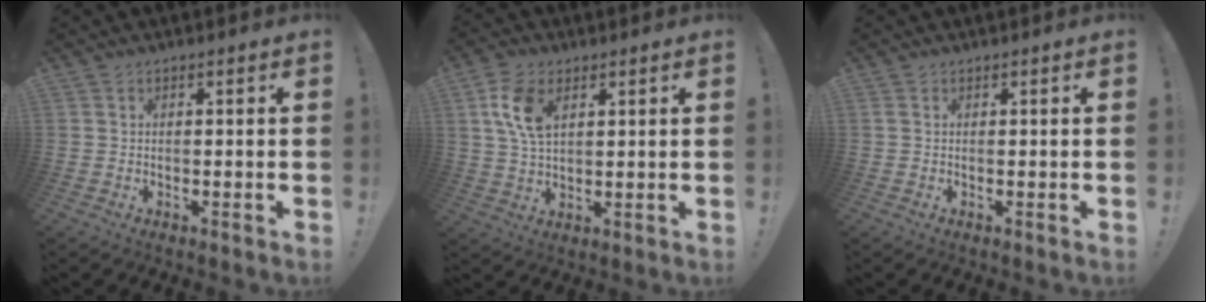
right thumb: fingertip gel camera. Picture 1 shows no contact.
{"total": 9.9, "force": [4.1, 5.8, 6.9], "torque": [-0.139, 0.000, 0.077]}
{"total": 0.0}